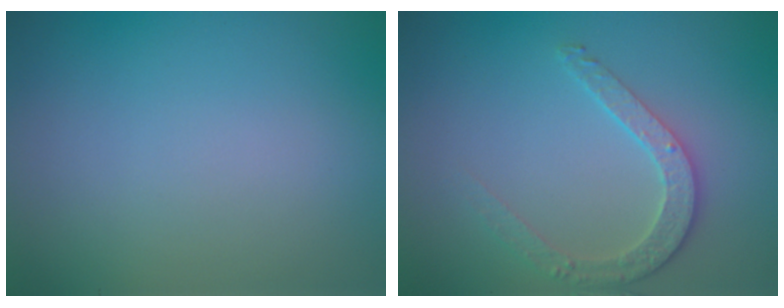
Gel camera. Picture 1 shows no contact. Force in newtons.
{"total": 2.8, "press": 2.5, "slide": 1.2}